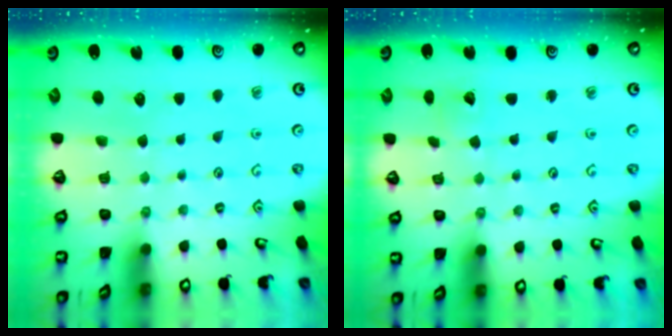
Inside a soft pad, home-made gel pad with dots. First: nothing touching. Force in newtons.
{"total": 2.7, "press": 2.7, "slide": 0.2}